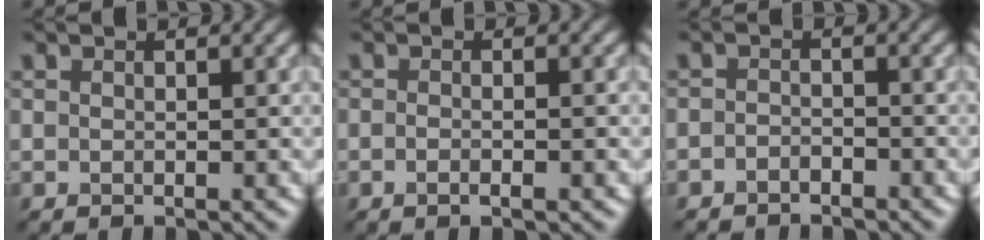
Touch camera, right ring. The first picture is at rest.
{"total": 2.5, "force": [-0.3, 1.2, 2.2], "torque": [-0.002, -0.003, -0.019]}
{"total": 1.4, "force": [-1.3, 0.5, 0.4], "torque": [-0.006, 0.001, -0.026]}